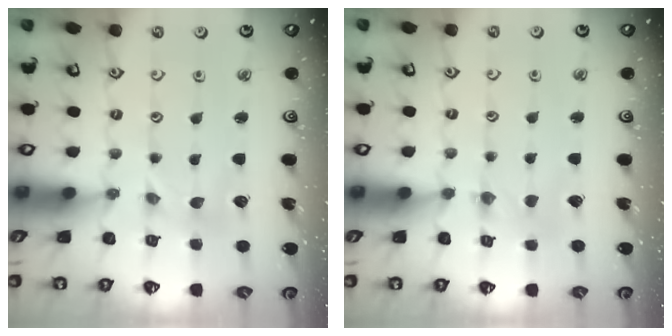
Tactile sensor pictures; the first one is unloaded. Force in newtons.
{"total": 0.7, "press": 0.7, "slide": 0.2}